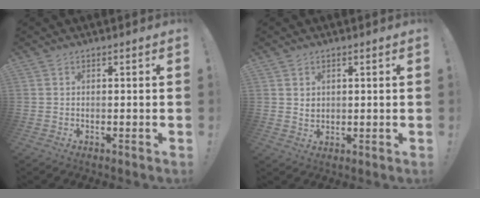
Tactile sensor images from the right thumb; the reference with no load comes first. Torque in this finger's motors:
{"motor_torque": [0.04, 0.02, 0.02, -0.10, -0.01]}